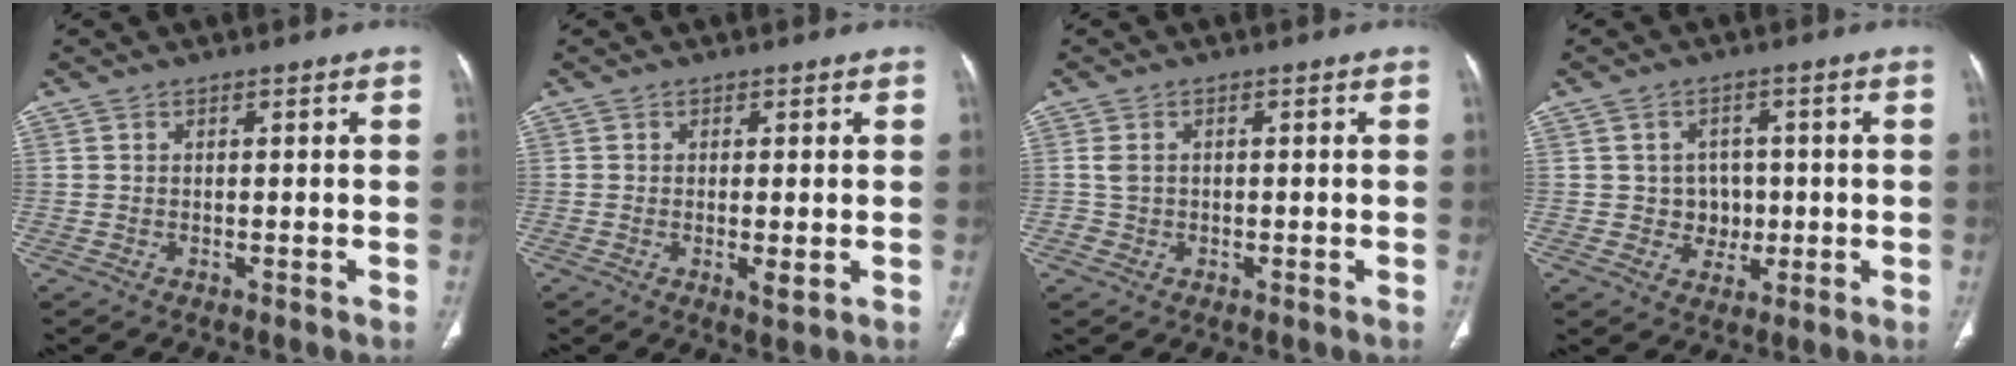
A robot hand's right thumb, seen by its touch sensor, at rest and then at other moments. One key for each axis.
{"total": 2.6, "fx": -0.5, "fy": 0.7, "fz": 2.5, "tx": -0.043, "ty": -0.008, "tz": -0.009}
{"total": 1.8, "fx": 0.0, "fy": 1.7, "fz": 0.8, "tx": -0.005, "ty": 0.004, "tz": 0.003}
{"total": 5.1, "fx": -0.1, "fy": 4.9, "fz": 1.5, "tx": 0.012, "ty": 0.009, "tz": -0.001}